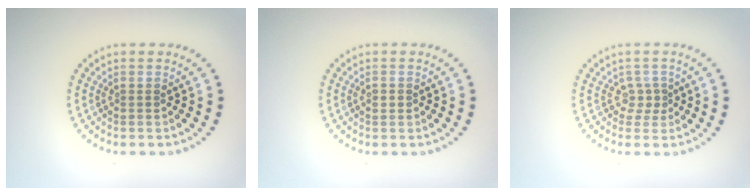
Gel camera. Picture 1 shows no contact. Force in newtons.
{"total": 0.9, "press": 0.9, "slide": 0.1}
{"total": 1.4, "press": 0.9, "slide": 1.1}